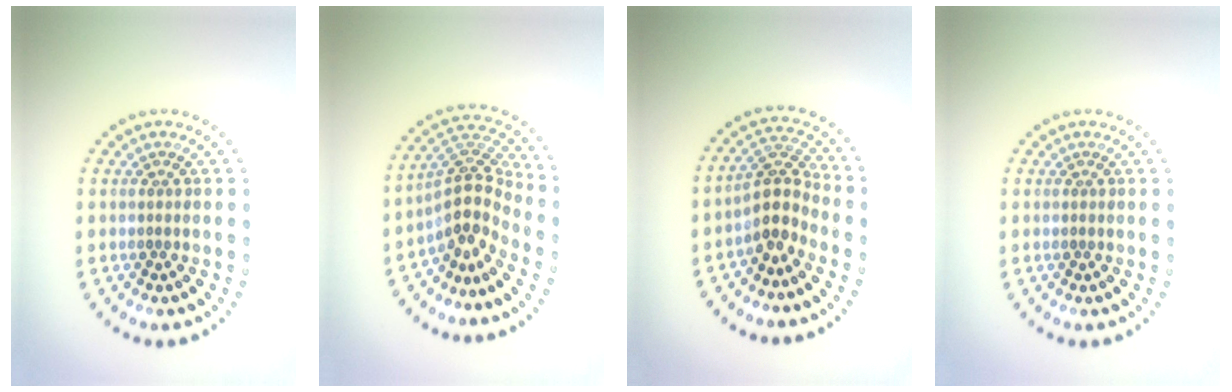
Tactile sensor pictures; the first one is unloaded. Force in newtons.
{"total": 4.2, "press": 3.0, "slide": 3.0}
{"total": 3.5, "press": 2.6, "slide": 2.3}
{"total": 0.0}